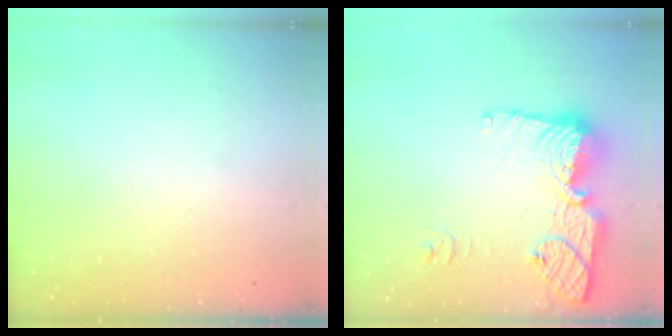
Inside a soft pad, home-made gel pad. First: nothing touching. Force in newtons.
{"total": 15.6, "press": 15.6, "slide": 1.3}